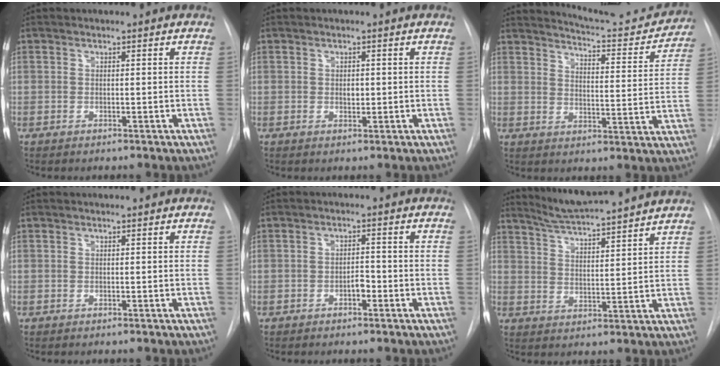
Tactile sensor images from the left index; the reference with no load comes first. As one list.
[{"total": 1.0, "force": [0.1, 0.6, 0.8], "torque": [-0.010, 0.000, 0.003]}, {"total": 14.2, "force": [13.8, 1.1, 3.0], "torque": [-0.043, -0.042, 0.171]}, {"total": 0.0}, {"total": 1.9, "force": [-1.0, 0.8, 1.4], "torque": [-0.019, 0.005, -0.017]}, {"total": 13.4, "force": [12.2, -0.4, 5.3], "torque": [-0.094, 0.012, 0.185]}]